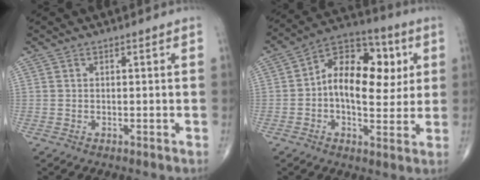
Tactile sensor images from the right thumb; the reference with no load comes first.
{"total": 16.6, "force": [2.1, 9.8, 13.3], "torque": [-0.171, 0.020, 0.025]}